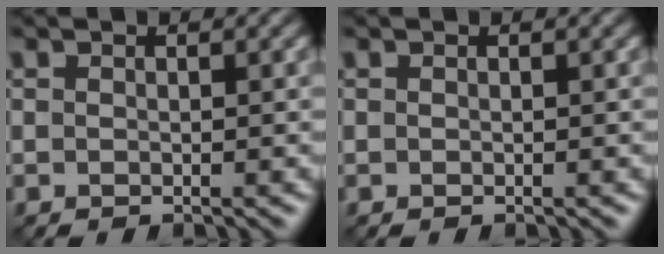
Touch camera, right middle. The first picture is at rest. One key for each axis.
{"total": 0.0}